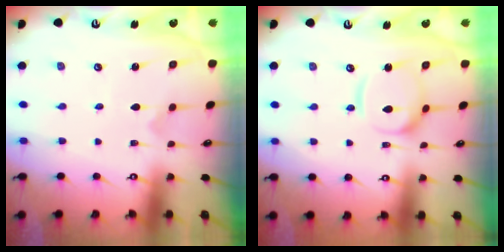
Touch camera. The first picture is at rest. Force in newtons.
{"total": 9.0, "press": 9.0, "slide": 0.9}